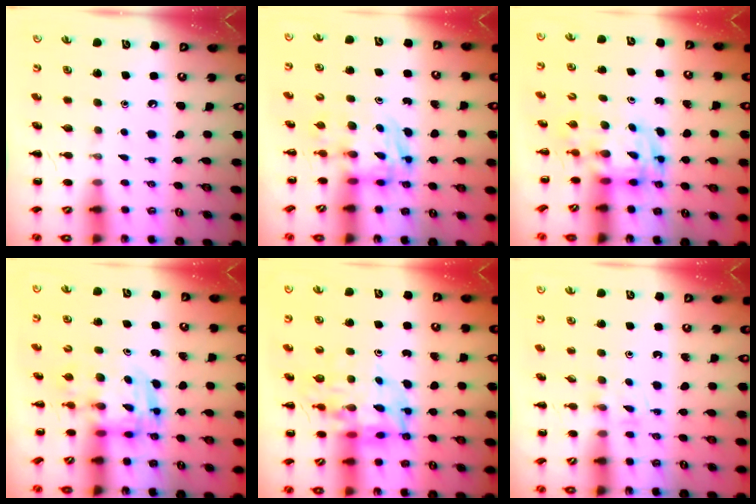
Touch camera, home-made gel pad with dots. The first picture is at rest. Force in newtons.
{"total": 2.7, "press": 2.7, "slide": 0.5}
{"total": 3.0, "press": 3.0, "slide": 0.6}
{"total": 3.3, "press": 3.2, "slide": 0.6}
{"total": 11.1, "press": 10.5, "slide": 3.6}
{"total": 3.4, "press": 3.1, "slide": 1.5}